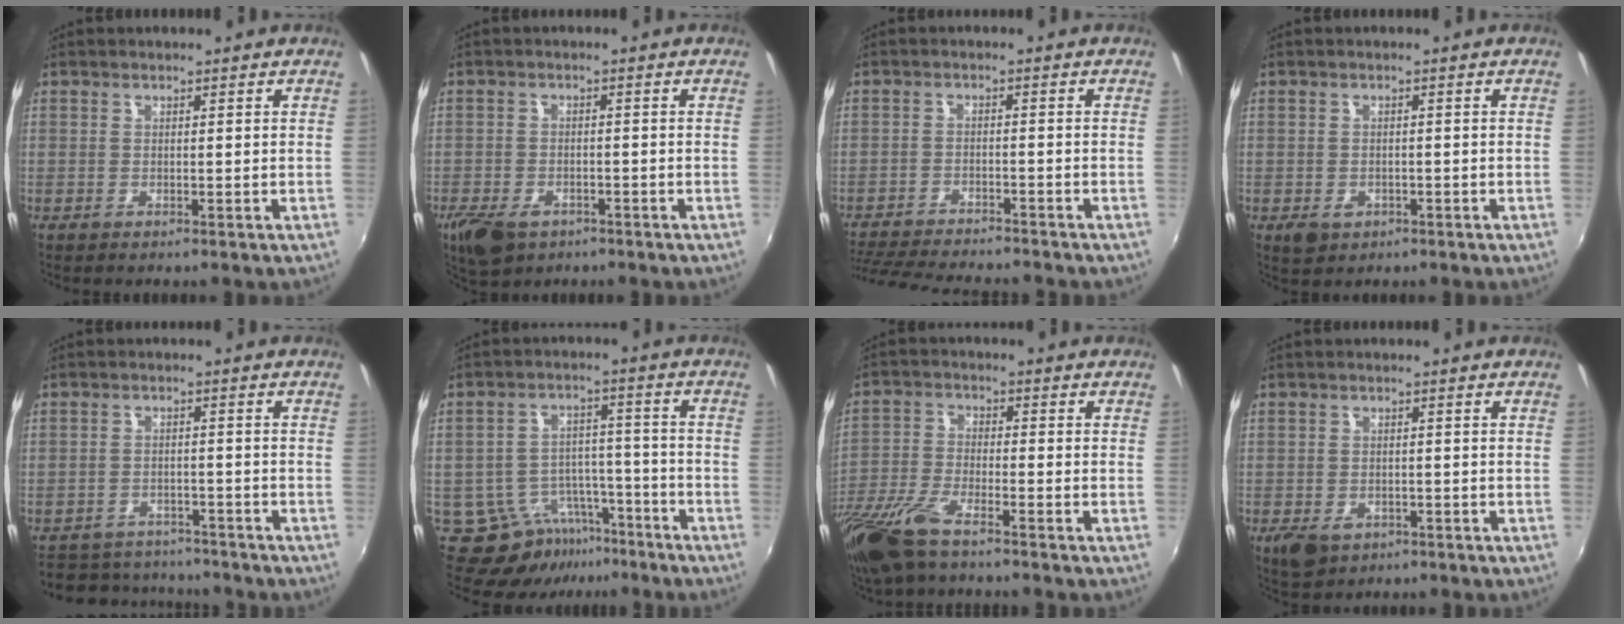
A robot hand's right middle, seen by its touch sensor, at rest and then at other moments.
{"total": 7.7, "force": [-4.7, 4.4, 4.1], "torque": [-0.107, -0.022, -0.083]}
{"total": 13.7, "force": [-12.4, 2.1, 5.5], "torque": [-0.128, -0.022, -0.196]}
{"total": 3.5, "force": [-1.5, 2.7, 1.8], "torque": [-0.035, -0.005, -0.018]}
{"total": 10.7, "force": [-9.7, 3.8, 2.4], "torque": [-0.064, 0.009, -0.140]}
{"total": 9.7, "force": [-6.9, 6.1, 2.8], "torque": [-0.054, 0.019, -0.091]}
{"total": 12.2, "force": [-8.9, 2.9, 7.8], "torque": [-0.177, -0.033, -0.179]}
{"total": 5.5, "force": [-2.8, 3.7, 3.0], "torque": [-0.069, -0.014, -0.044]}